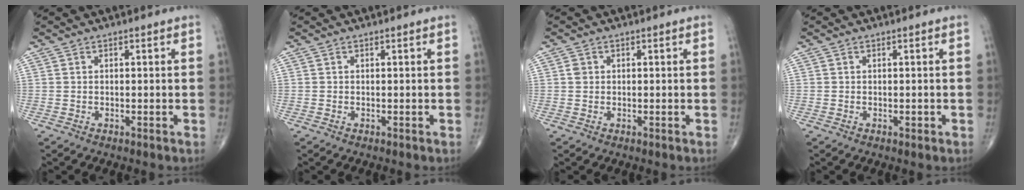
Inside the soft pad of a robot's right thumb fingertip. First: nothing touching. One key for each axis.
{"total": 0.0}
{"total": 1.0, "fx": 0.1, "fy": 0.9, "fz": 0.4, "tx": -0.005, "ty": 0.001, "tz": 0.002}
{"total": 0.5, "fx": -0.2, "fy": 0.3, "fz": 0.3, "tx": 0.002, "ty": 0.002, "tz": -0.006}